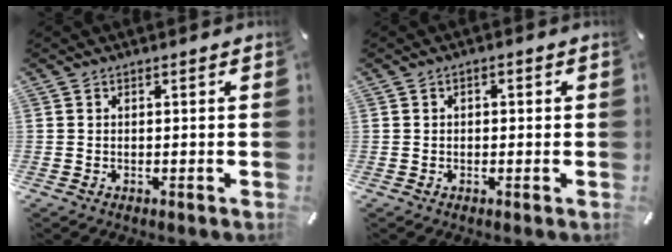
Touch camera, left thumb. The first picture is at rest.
{"total": 1.1, "force": [-0.2, 0.9, 0.6], "torque": [-0.013, 0.005, -0.006]}